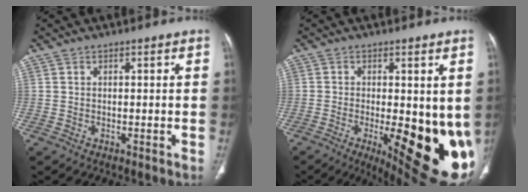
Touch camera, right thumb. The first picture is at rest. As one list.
[{"total": 19.5, "force": [-3.7, 6.8, 17.9], "torque": [-0.186, -0.027, -0.027]}]